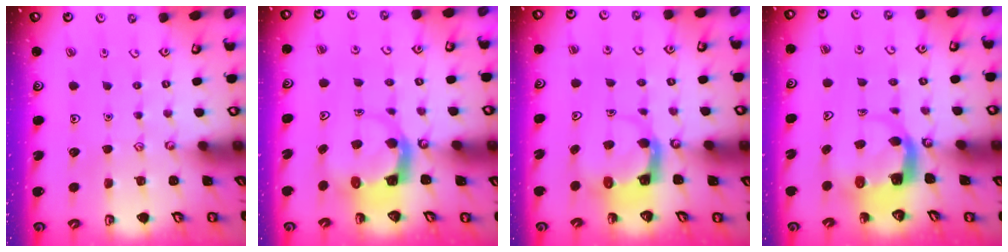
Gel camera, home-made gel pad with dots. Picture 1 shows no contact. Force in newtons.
{"total": 4.1, "press": 4.1, "slide": 0.3}
{"total": 4.4, "press": 4.4, "slide": 0.3}
{"total": 4.5, "press": 4.5, "slide": 0.6}